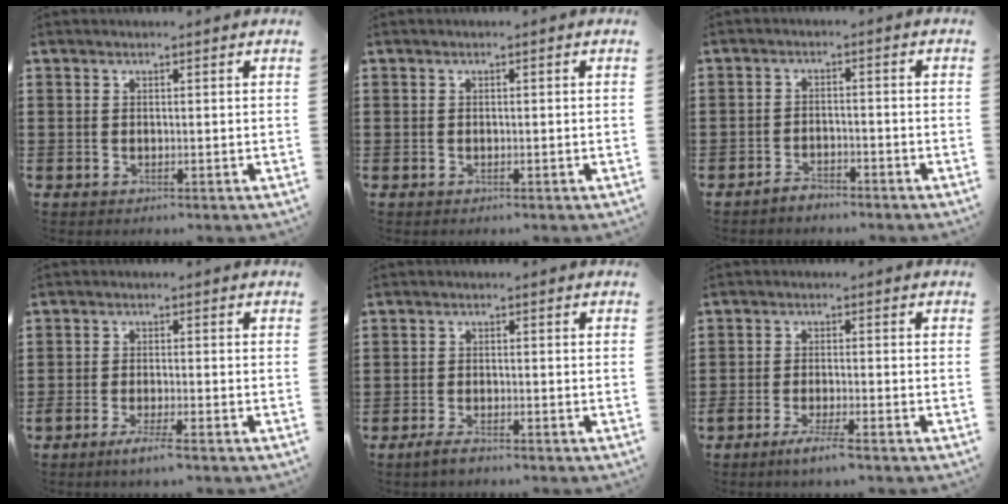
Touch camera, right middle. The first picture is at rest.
{"total": 0.0}
{"total": 2.2, "force": [-2.2, 0.4, 0.3], "torque": [-0.012, 0.001, -0.043]}
{"total": 2.9, "force": [-1.9, 0.0, 2.1], "torque": [-0.040, -0.005, -0.036]}
{"total": 2.0, "force": [-1.5, 0.3, 1.2], "torque": [-0.031, -0.003, -0.030]}
{"total": 3.4, "force": [-2.4, 0.0, 2.4], "torque": [-0.053, -0.008, -0.045]}